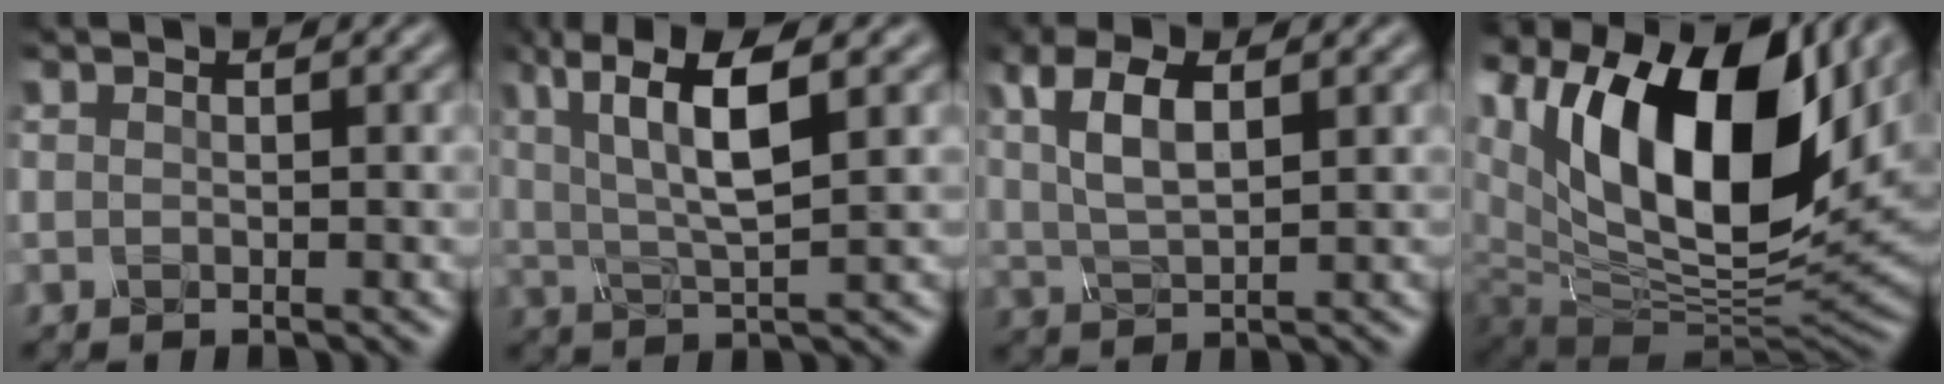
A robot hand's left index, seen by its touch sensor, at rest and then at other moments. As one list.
[{"total": 7.7, "force": [2.3, 2.1, 7.1], "torque": [-0.130, 0.010, 0.041]}, {"total": 4.8, "force": [1.6, 1.8, 4.2], "torque": [-0.091, 0.000, 0.030]}, {"total": 18.4, "force": [6.2, 9.8, 14.3], "torque": [-0.255, 0.022, 0.103]}]